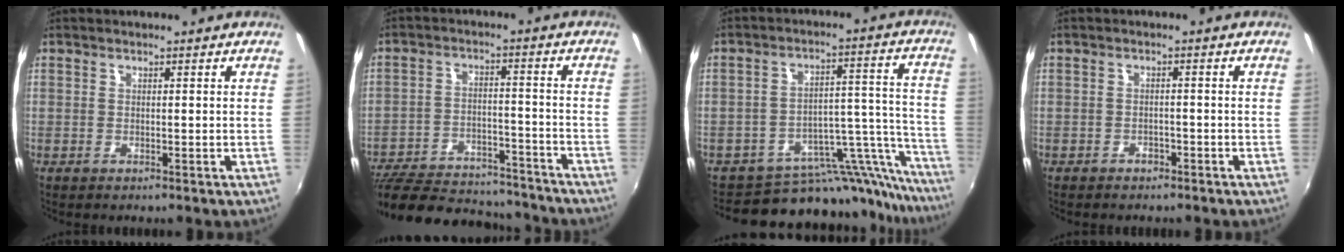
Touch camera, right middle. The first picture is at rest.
{"total": 24.8, "force": [-21.3, 7.6, 10.0], "torque": [-0.207, -0.011, -0.297]}
{"total": 21.5, "force": [-19.7, 6.5, 5.4], "torque": [-0.059, 0.041, -0.276]}
{"total": 2.4, "force": [-2.0, 1.2, 0.6], "torque": [-0.017, -0.004, -0.028]}